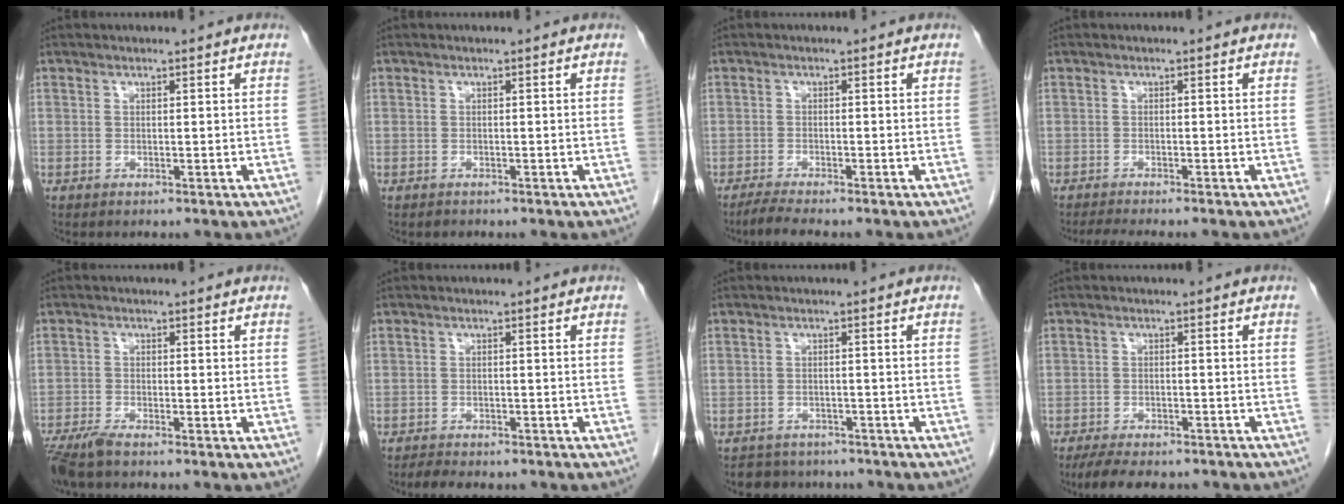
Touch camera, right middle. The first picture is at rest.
{"total": 0.6, "force": [-0.5, 0.3, 0.0], "torque": [-0.007, 0.000, -0.008]}
{"total": 2.7, "force": [-2.4, 0.0, 1.3], "torque": [-0.033, -0.010, -0.046]}
{"total": 4.3, "force": [-3.8, 0.2, 2.0], "torque": [-0.029, -0.010, -0.057]}
{"total": 4.1, "force": [-3.4, 0.4, 2.3], "torque": [-0.046, -0.012, -0.064]}
{"total": 4.4, "force": [-3.9, 1.3, 1.7], "torque": [-0.032, -0.008, -0.054]}
{"total": 5.3, "force": [-4.7, 2.5, 0.2], "torque": [0.000, 0.006, -0.062]}
{"total": 9.4, "force": [-7.9, 3.0, 4.0], "torque": [-0.059, -0.006, -0.114]}